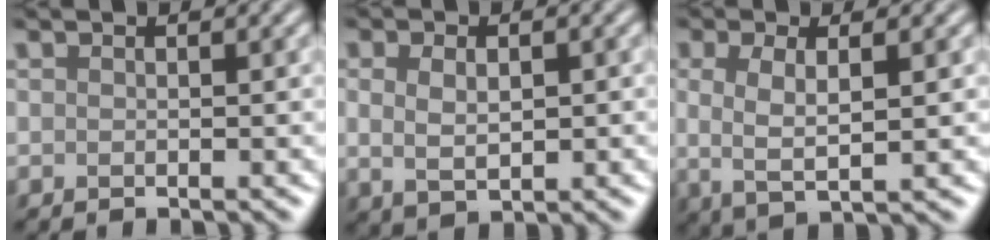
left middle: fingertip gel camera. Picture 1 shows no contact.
{"total": 3.0, "force": [0.3, 1.7, 2.4], "torque": [-0.047, -0.003, 0.009]}
{"total": 3.6, "force": [0.1, 1.1, 3.4], "torque": [-0.070, -0.002, 0.003]}